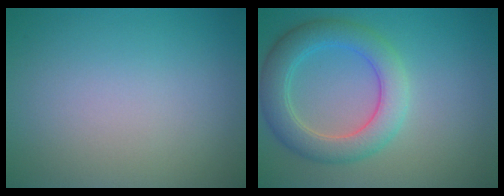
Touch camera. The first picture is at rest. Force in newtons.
{"total": 5.2, "press": 5.2, "slide": 0.2}